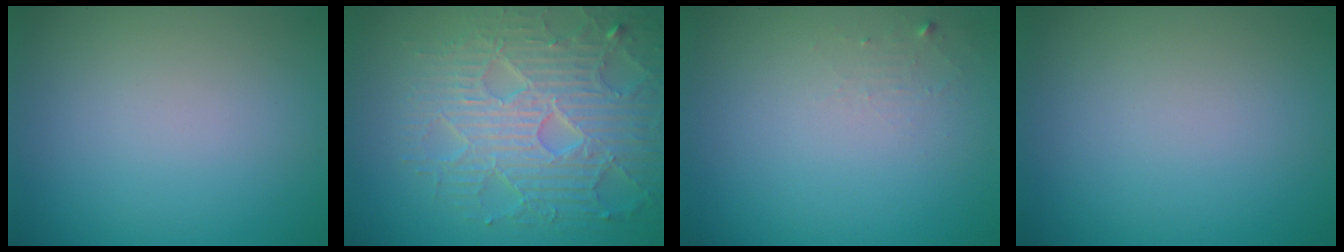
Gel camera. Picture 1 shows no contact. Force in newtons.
{"total": 7.4, "press": 5.9, "slide": 4.4}
{"total": 1.0, "press": 1.0, "slide": 0.1}
{"total": 0.0}